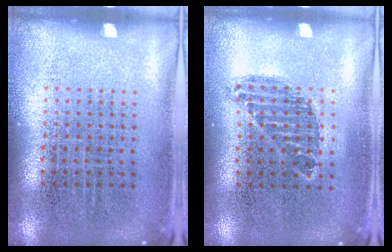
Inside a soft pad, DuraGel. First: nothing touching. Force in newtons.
{"total": 0.7, "press": 0.7, "slide": 0.2}